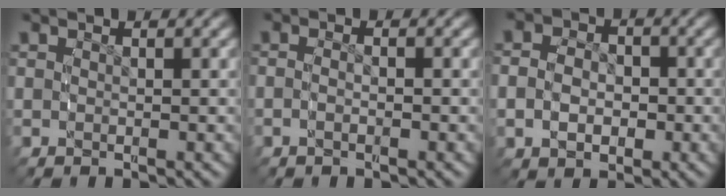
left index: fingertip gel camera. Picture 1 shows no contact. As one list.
[{"total": 1.8, "force": [-0.7, 0.7, 1.4], "torque": [-0.034, 0.004, -0.017]}, {"total": 4.8, "force": [-0.8, 3.9, 2.6], "torque": [-0.051, -0.001, -0.018]}]